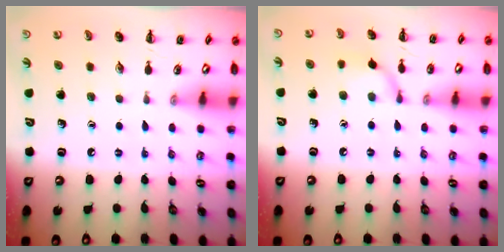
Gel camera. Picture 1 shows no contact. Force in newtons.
{"total": 7.5, "press": 7.4, "slide": 1.0}